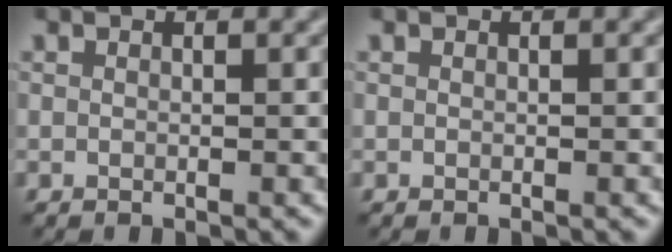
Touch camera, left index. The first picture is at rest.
{"total": 0.0}